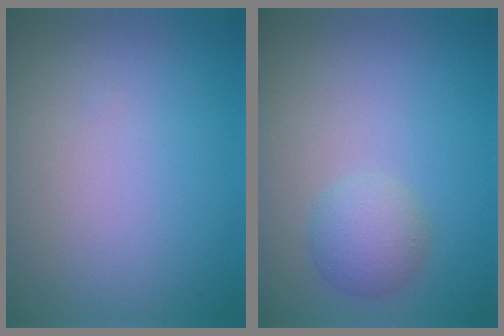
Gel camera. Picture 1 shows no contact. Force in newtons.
{"total": 2.4, "press": 2.4, "slide": 0.2}